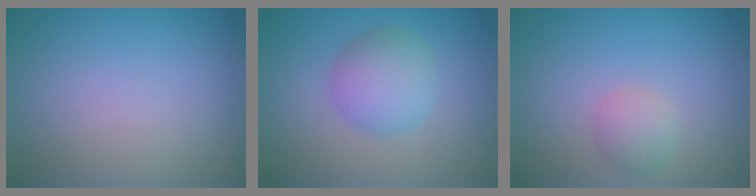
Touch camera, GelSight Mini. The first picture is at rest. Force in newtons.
{"total": 3.7, "press": 3.7, "slide": 0.0}
{"total": 1.9, "press": 1.9, "slide": 0.1}